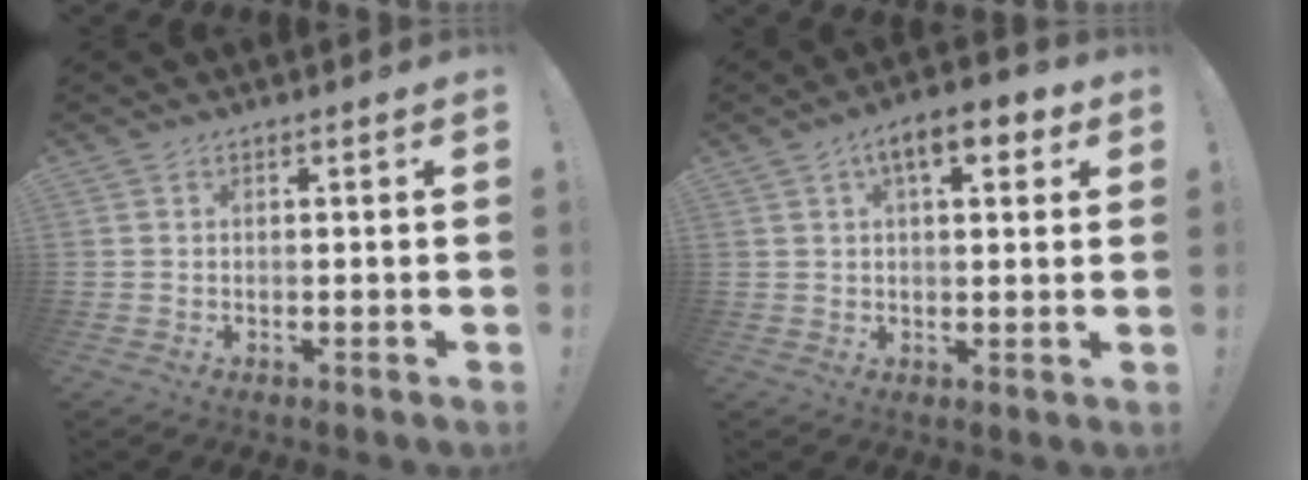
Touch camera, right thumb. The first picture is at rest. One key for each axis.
{"total": 9.0, "fx": 3.8, "fy": 3.7, "fz": 7.2, "tx": -0.103, "ty": -0.006, "tz": 0.061}